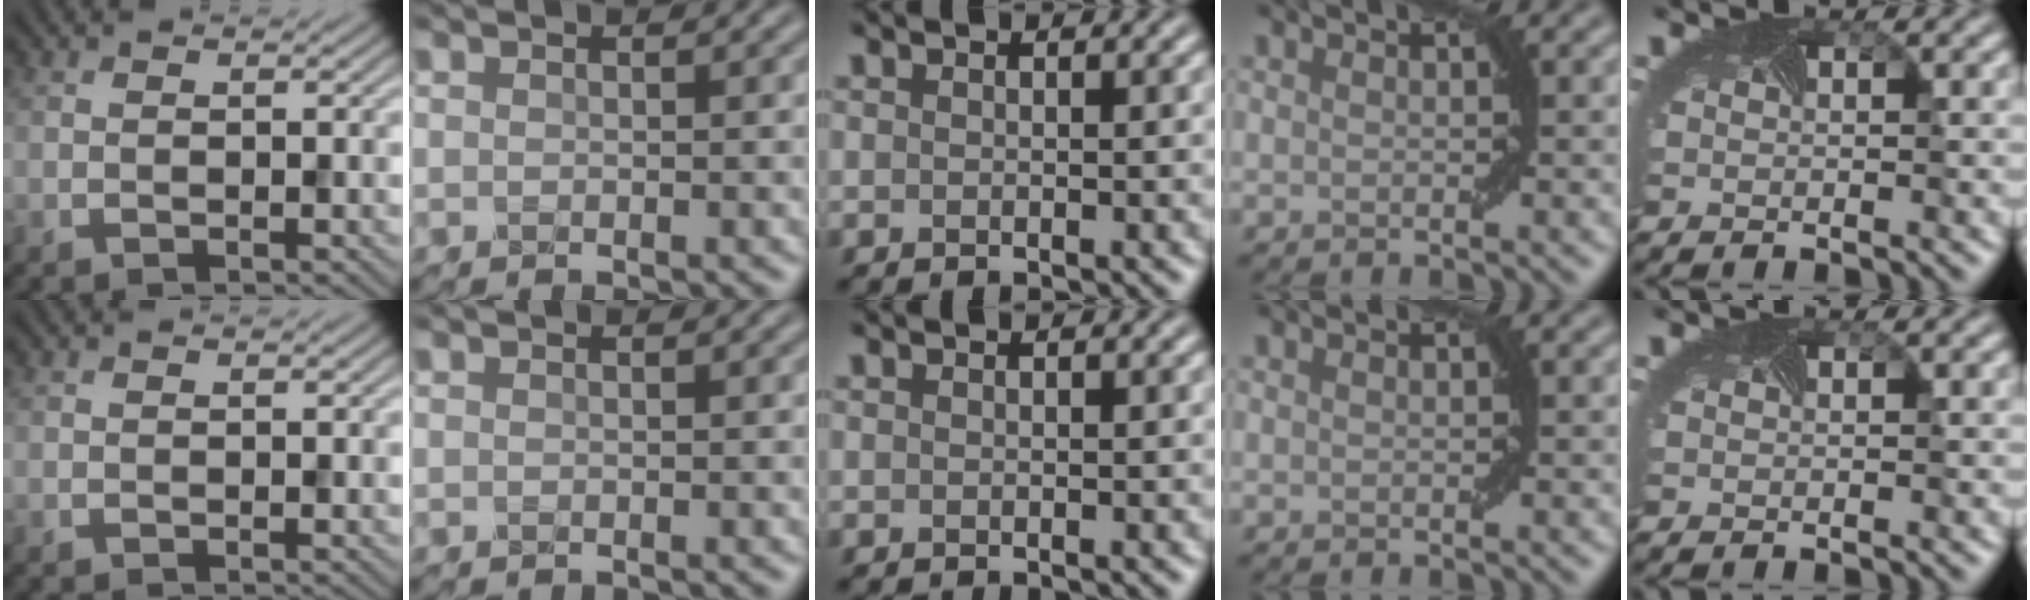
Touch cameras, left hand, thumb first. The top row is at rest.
{}